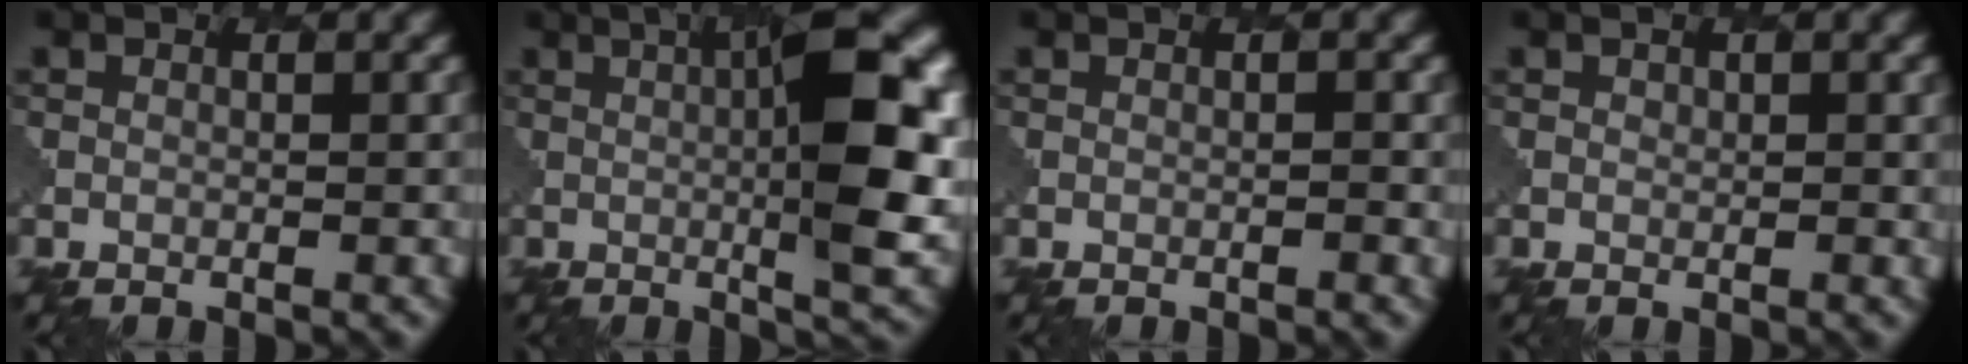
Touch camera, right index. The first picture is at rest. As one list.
[{"total": 10.0, "force": [1.5, 1.5, 9.8], "torque": [-0.135, 0.008, 0.013]}, {"total": 1.0, "force": [0.1, -0.8, -0.5], "torque": [0.000, 0.005, -0.009]}, {"total": 1.0, "force": [0.8, -0.2, -0.5], "torque": [0.002, 0.000, 0.000]}]